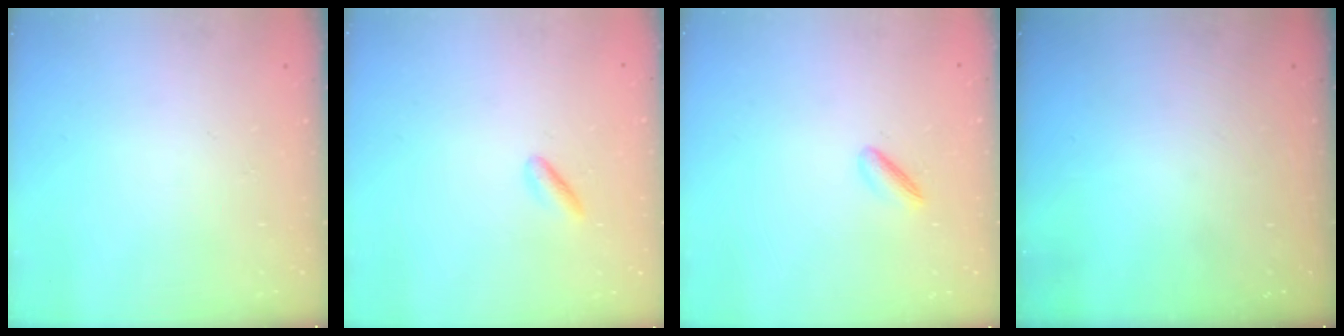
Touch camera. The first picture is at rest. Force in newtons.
{"total": 1.2, "press": 1.0, "slide": 0.6}
{"total": 3.2, "press": 3.1, "slide": 0.9}
{"total": 0.0}